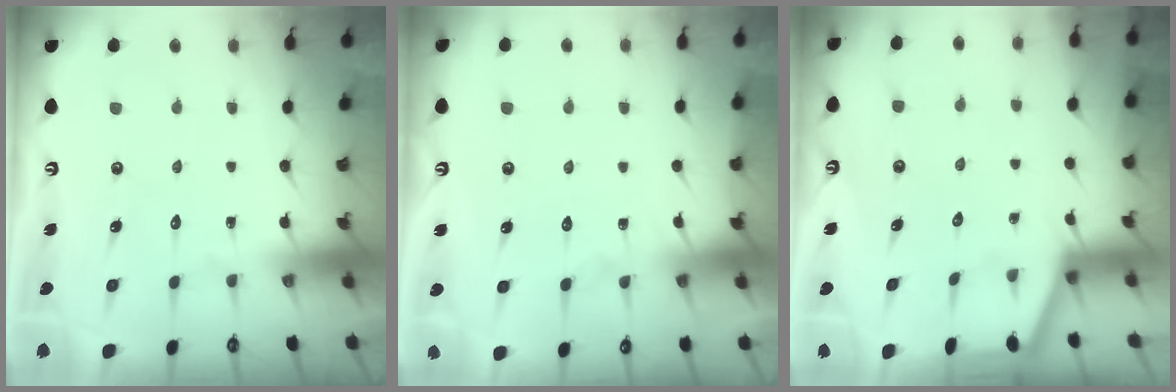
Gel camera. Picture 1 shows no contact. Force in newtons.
{"total": 2.8, "press": 2.8, "slide": 0.4}
{"total": 1.1, "press": 1.1, "slide": 0.3}